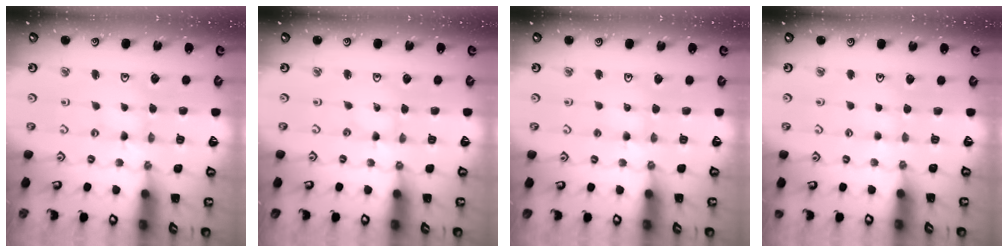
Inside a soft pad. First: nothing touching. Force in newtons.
{"total": 0.0}
{"total": 2.4, "press": 2.4, "slide": 0.3}
{"total": 2.4, "press": 2.4, "slide": 0.3}